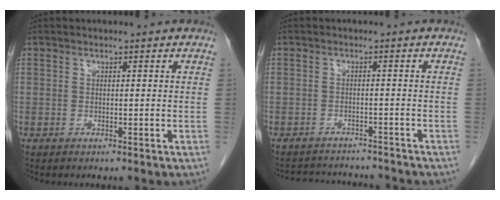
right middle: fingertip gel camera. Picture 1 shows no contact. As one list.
[{"total": 8.2, "force": [-8.0, 1.3, 1.4], "torque": [-0.025, 0.007, -0.107]}]